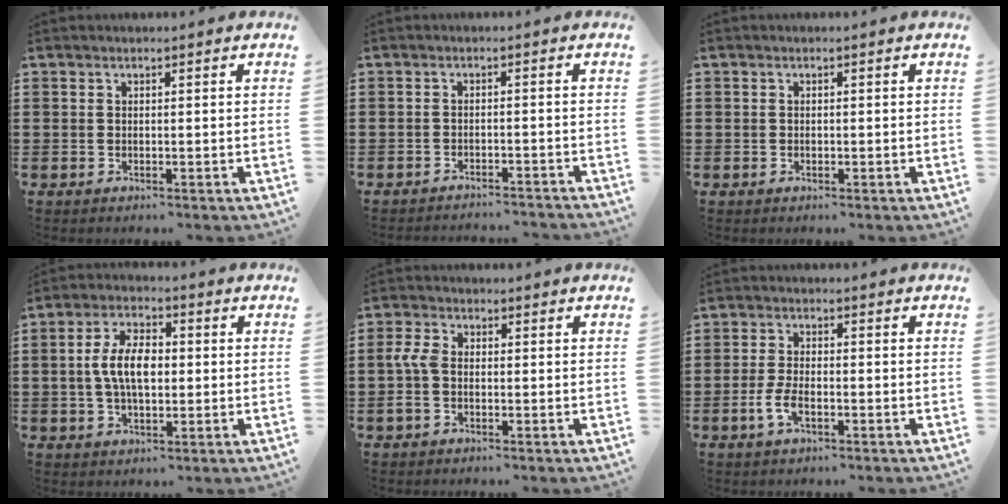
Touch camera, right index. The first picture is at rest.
{"total": 1.9, "force": [-1.8, -0.3, 0.1], "torque": [-0.005, 0.000, -0.038]}
{"total": 0.6, "force": [-0.1, 0.6, 0.0], "torque": [-0.002, 0.005, -0.003]}
{"total": 7.2, "force": [0.2, 3.5, 6.3], "torque": [-0.140, 0.004, -0.002]}
{"total": 3.5, "force": [-0.7, 2.1, 2.7], "torque": [-0.074, -0.003, -0.019]}
{"total": 3.8, "force": [-1.4, 1.6, 3.2], "torque": [-0.075, -0.003, -0.031]}